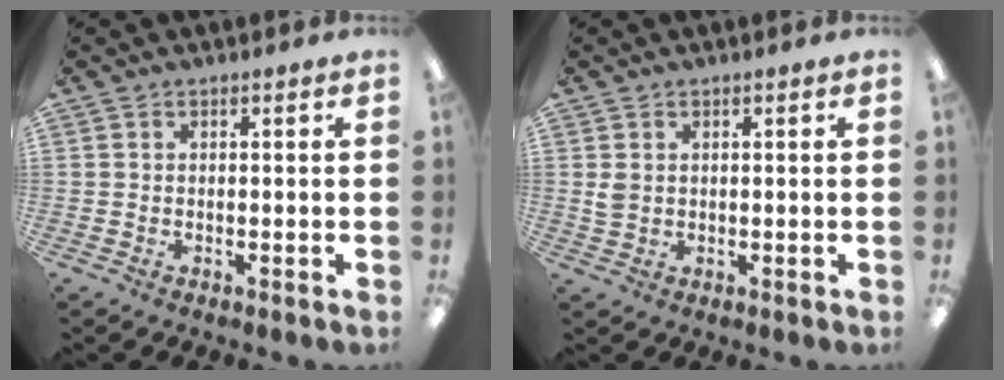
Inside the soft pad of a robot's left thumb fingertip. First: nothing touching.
{"total": 2.4, "force": [0.6, 1.9, 1.4], "torque": [-0.029, 0.004, 0.011]}